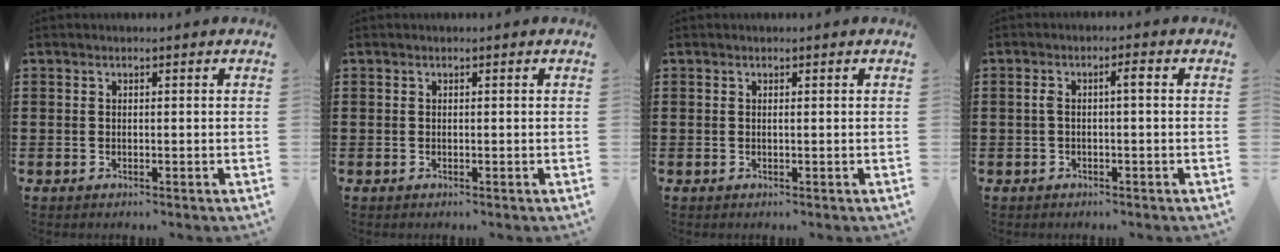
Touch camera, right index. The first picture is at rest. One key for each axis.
{"total": 0.0}
{"total": 0.0}
{"total": 2.3, "fx": -0.1, "fy": 0.4, "fz": 2.3, "tx": -0.043, "ty": 0.004, "tz": -0.005}